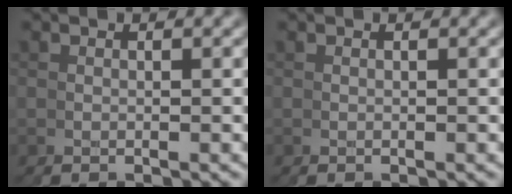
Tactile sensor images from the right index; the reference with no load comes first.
{"total": 0.0}